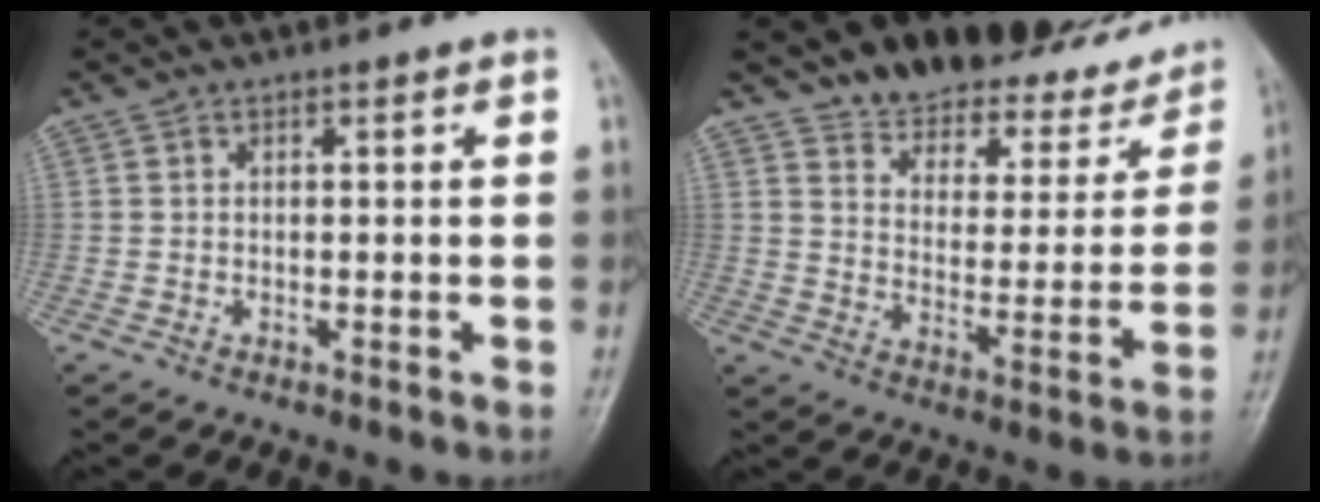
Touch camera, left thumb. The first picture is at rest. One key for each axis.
{"total": 18.6, "fx": 16.1, "fy": 7.4, "fz": 5.6, "tx": -0.025, "ty": -0.097, "tz": 0.217}